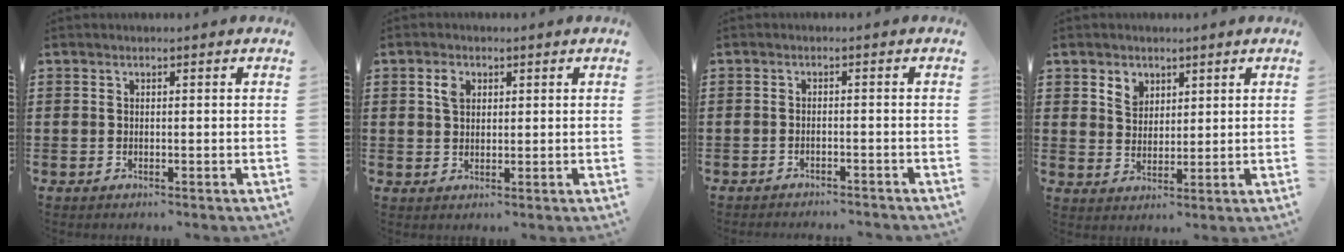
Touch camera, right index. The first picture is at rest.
{"total": 2.5, "force": [1.0, 1.8, 1.5], "torque": [-0.028, 0.004, 0.016]}
{"total": 1.4, "force": [-1.4, 0.0, 0.2], "torque": [-0.009, 0.000, -0.027]}
{"total": 3.6, "force": [2.3, 2.6, 0.7], "torque": [-0.026, 0.011, 0.044]}